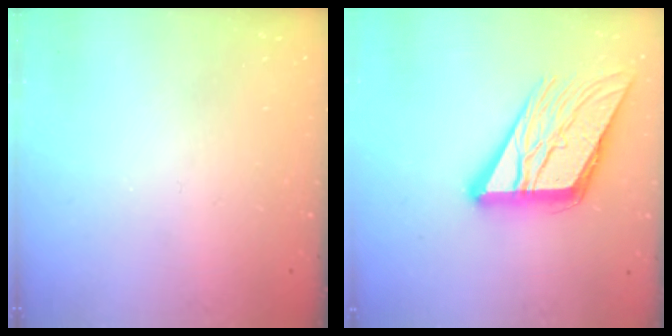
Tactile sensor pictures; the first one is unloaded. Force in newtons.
{"total": 17.4, "press": 17.3, "slide": 1.3}